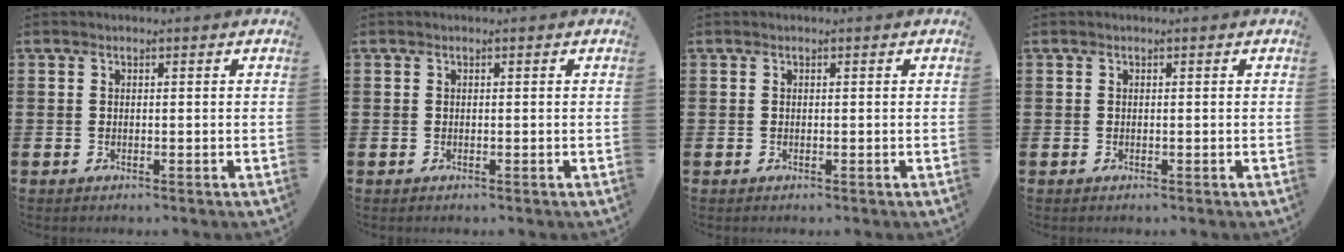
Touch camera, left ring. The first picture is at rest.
{"total": 0.0}
{"total": 0.0}
{"total": 0.0}